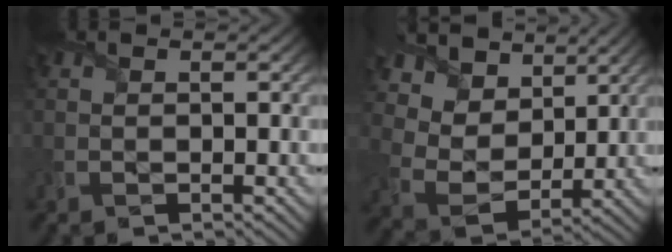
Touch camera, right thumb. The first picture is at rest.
{"total": 10.9, "force": [6.7, 7.2, 4.7], "torque": [-0.146, 0.017, 0.114]}